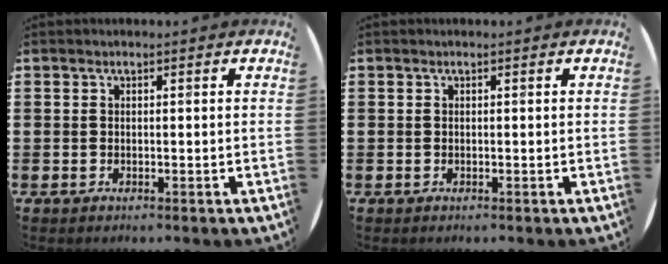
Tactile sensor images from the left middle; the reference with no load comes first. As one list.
[{"total": 0.0}]